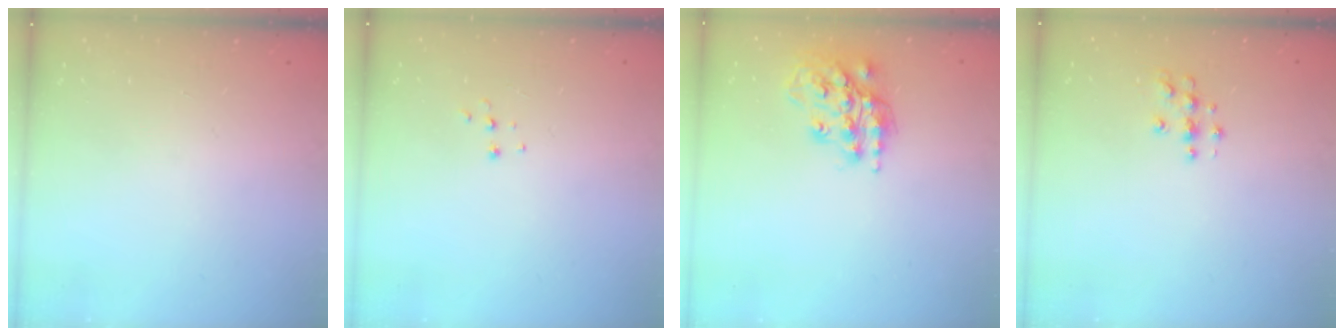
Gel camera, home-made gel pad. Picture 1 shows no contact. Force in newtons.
{"total": 4.9, "press": 4.9, "slide": 0.7}
{"total": 17.5, "press": 17.4, "slide": 1.4}
{"total": 4.5, "press": 4.4, "slide": 0.4}